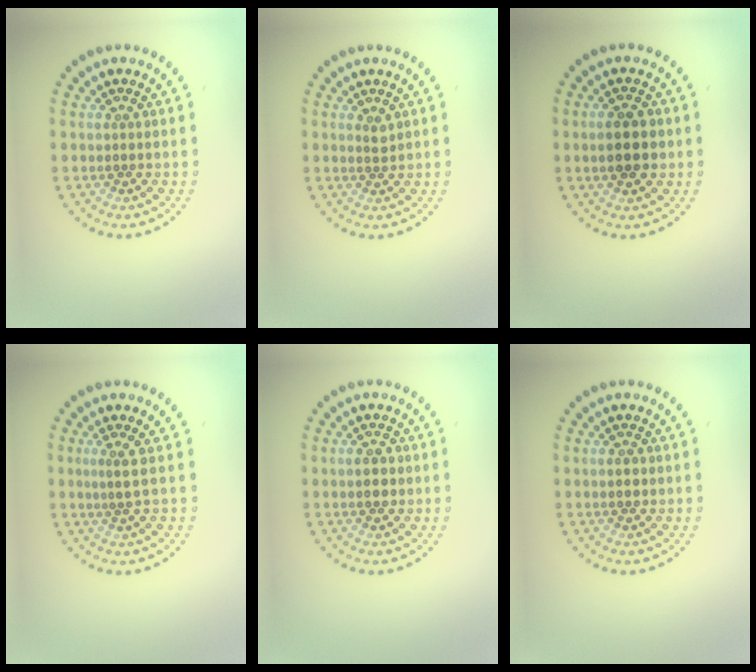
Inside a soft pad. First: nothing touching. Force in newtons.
{"total": 0.9, "press": 0.7, "slide": 0.5}
{"total": 3.7, "press": 3.7, "slide": 0.2}
{"total": 1.4, "press": 1.0, "slide": 1.0}
{"total": 2.0, "press": 2.0, "slide": 0.1}
{"total": 1.1, "press": 1.1, "slide": 0.1}